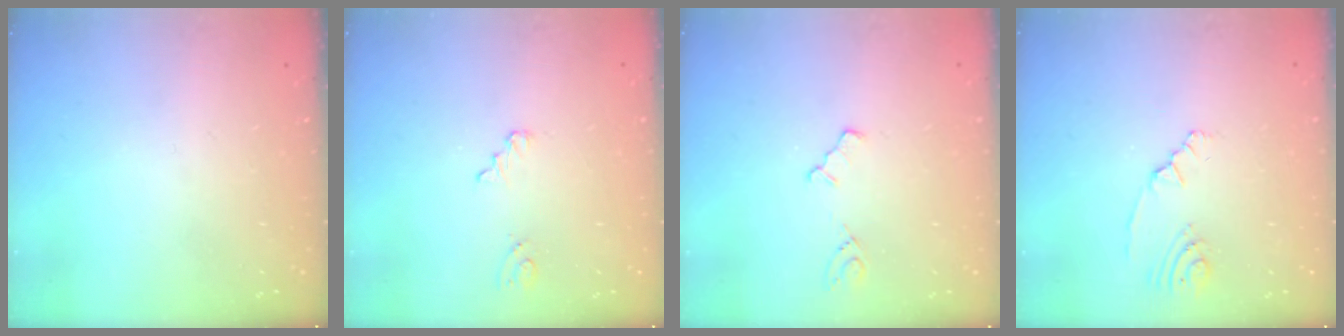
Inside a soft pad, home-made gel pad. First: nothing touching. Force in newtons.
{"total": 2.7, "press": 2.7, "slide": 0.4}
{"total": 3.5, "press": 3.4, "slide": 0.5}
{"total": 1.8, "press": 1.5, "slide": 1.0}